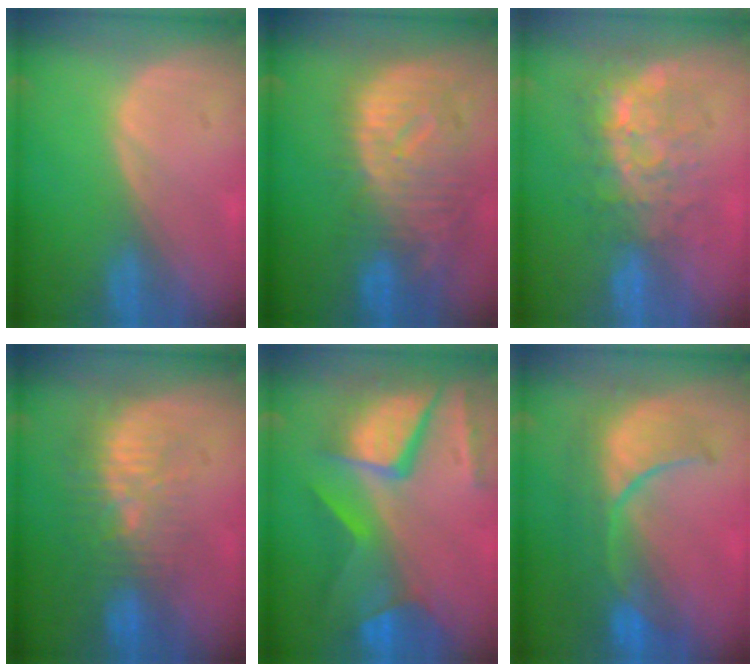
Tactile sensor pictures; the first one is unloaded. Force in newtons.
{"total": 12.2, "press": 10.5, "slide": 6.2}
{"total": 8.9, "press": 7.5, "slide": 4.7}
{"total": 9.3, "press": 8.6, "slide": 3.7}
{"total": 12.0, "press": 9.9, "slide": 6.8}
{"total": 10.4, "press": 9.2, "slide": 5.0}